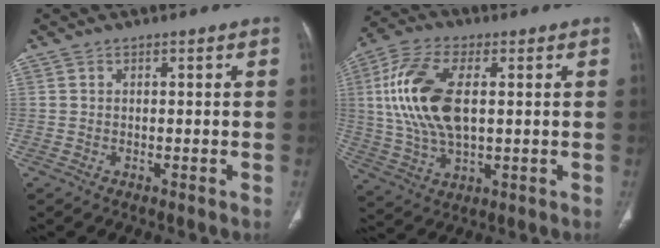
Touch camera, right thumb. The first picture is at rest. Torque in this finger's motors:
{"motor_torque": [-0.29, 1.11, 1.08, 0.97, 0.55]}